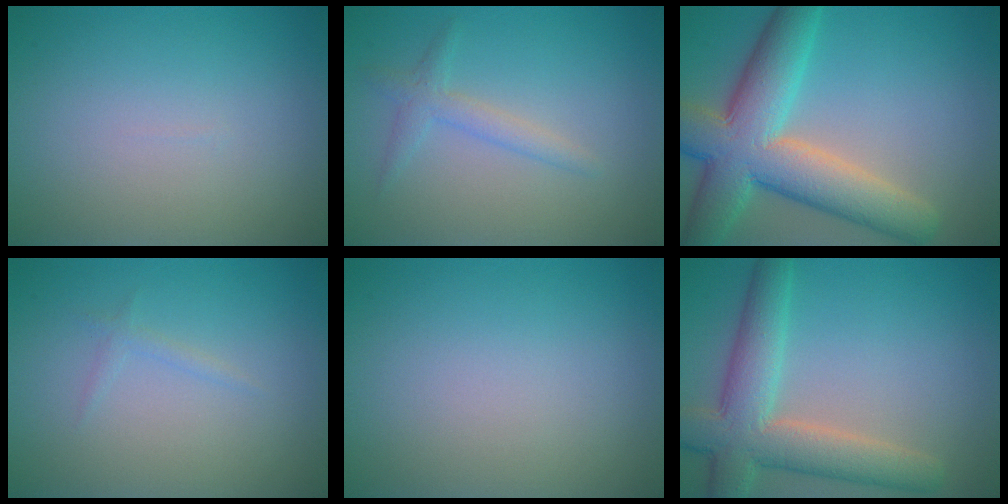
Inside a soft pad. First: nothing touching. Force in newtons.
{"total": 1.9, "press": 1.9, "slide": 0.1}
{"total": 10.2, "press": 10.2, "slide": 0.6}
{"total": 0.7, "press": 0.7, "slide": 0.1}
{"total": 0.0}
{"total": 6.9, "press": 6.9, "slide": 0.6}